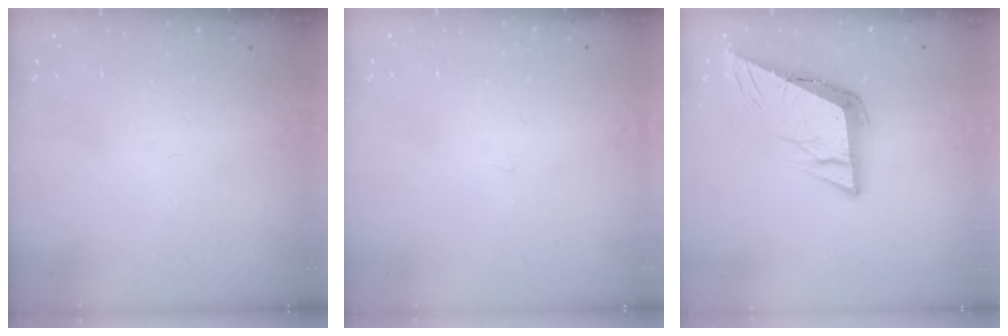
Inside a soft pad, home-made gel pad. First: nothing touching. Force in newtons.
{"total": 0.9, "press": 0.9, "slide": 0.0}
{"total": 10.4, "press": 10.2, "slide": 1.7}